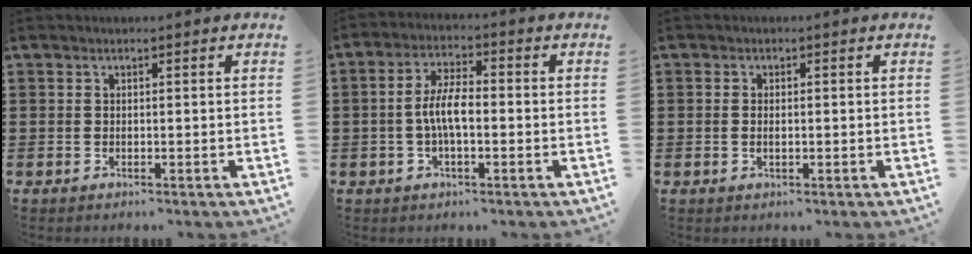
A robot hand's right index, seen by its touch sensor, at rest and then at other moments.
{"total": 5.9, "force": [-0.8, 2.2, 5.4], "torque": [-0.118, 0.001, -0.021]}
{"total": 0.9, "force": [-0.1, 0.3, 0.8], "torque": [-0.015, 0.002, -0.002]}